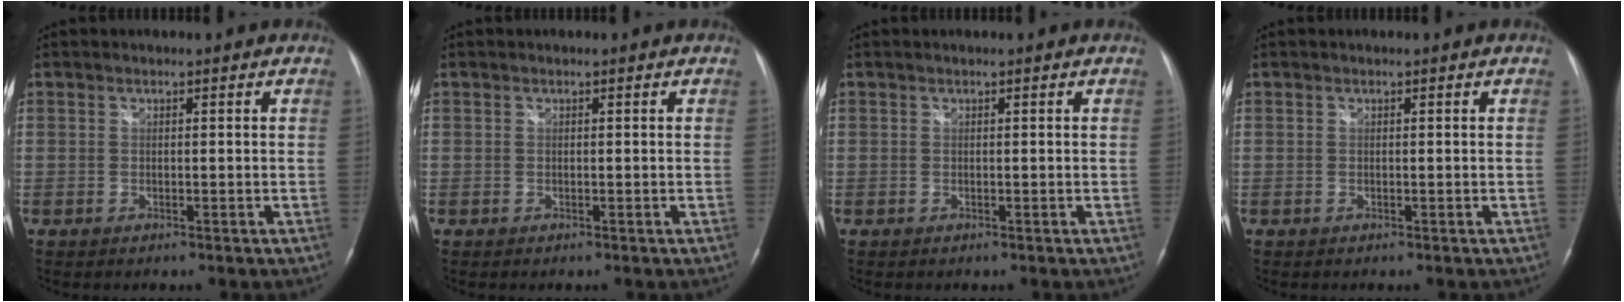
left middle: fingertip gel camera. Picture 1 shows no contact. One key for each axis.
{"total": 0.0}
{"total": 0.0}
{"total": 0.0}